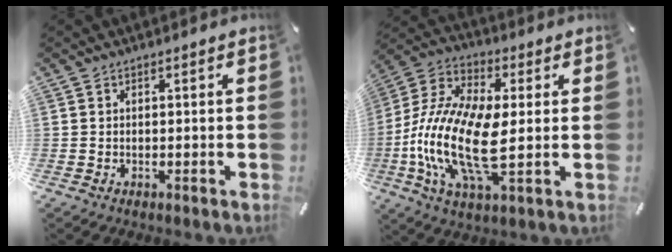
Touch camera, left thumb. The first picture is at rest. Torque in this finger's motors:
{"motor_torque": [1.67, 2.50, 2.41, 0.35, 0.72]}